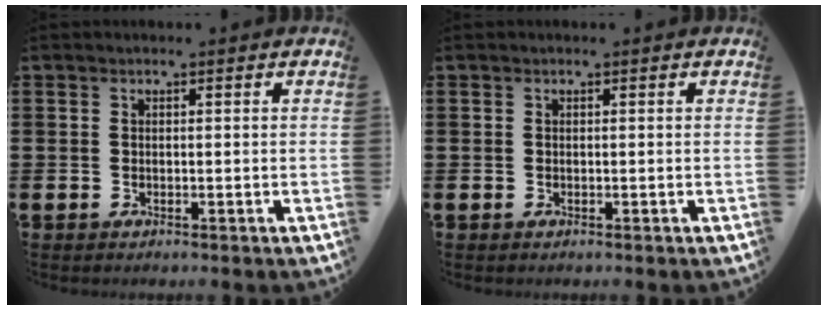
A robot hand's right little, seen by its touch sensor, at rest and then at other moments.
{"total": 0.0}